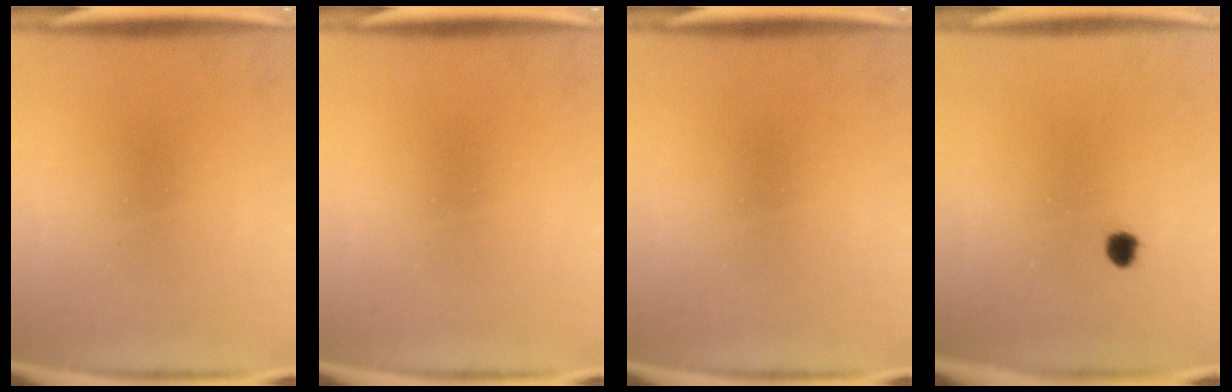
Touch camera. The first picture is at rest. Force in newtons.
{"total": 0.0}
{"total": 0.0}
{"total": 1.7}